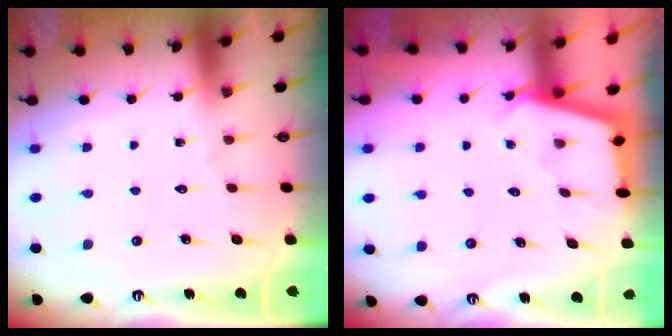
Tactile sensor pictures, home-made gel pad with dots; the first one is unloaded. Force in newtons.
{"total": 2.3, "press": 2.3, "slide": 0.1}